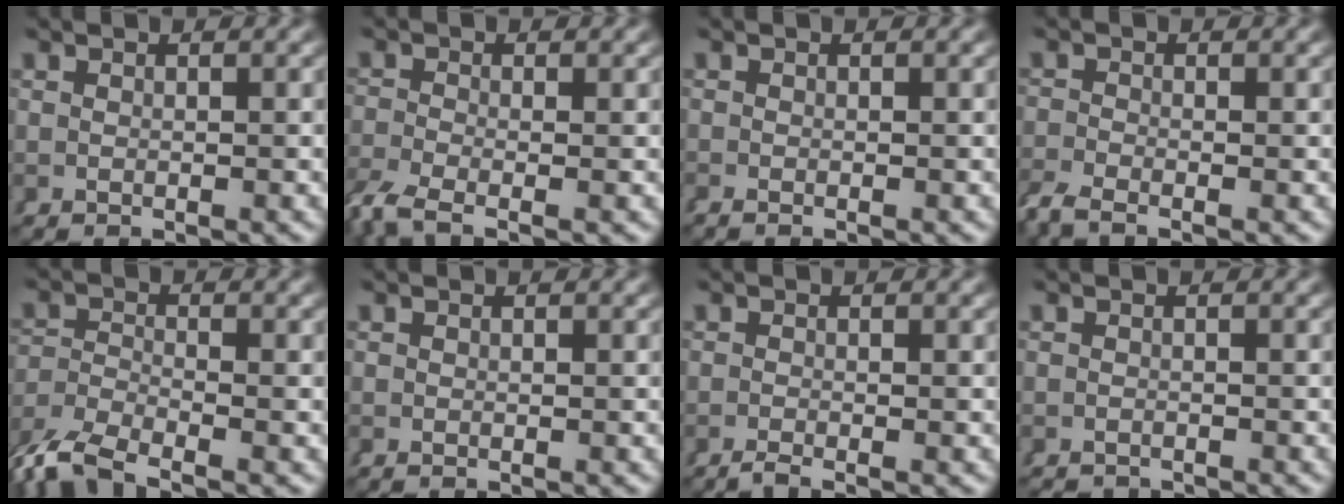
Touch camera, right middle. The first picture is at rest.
{"total": 3.0, "force": [-2.2, 0.6, 1.9], "torque": [-0.046, -0.015, -0.029]}
{"total": 0.7, "force": [-0.5, -0.3, 0.3], "torque": [0.000, -0.004, -0.009]}
{"total": 2.2, "force": [-2.0, 0.0, 1.0], "torque": [-0.015, -0.003, -0.038]}
{"total": 5.9, "force": [-4.4, 2.7, 2.8], "torque": [-0.074, -0.022, -0.068]}
{"total": 0.0}
{"total": 1.3, "force": [-1.1, -0.4, 0.5], "torque": [0.001, 0.000, -0.023]}
{"total": 1.7, "force": [-1.6, -0.4, -0.3], "torque": [0.010, -0.010, -0.025]}